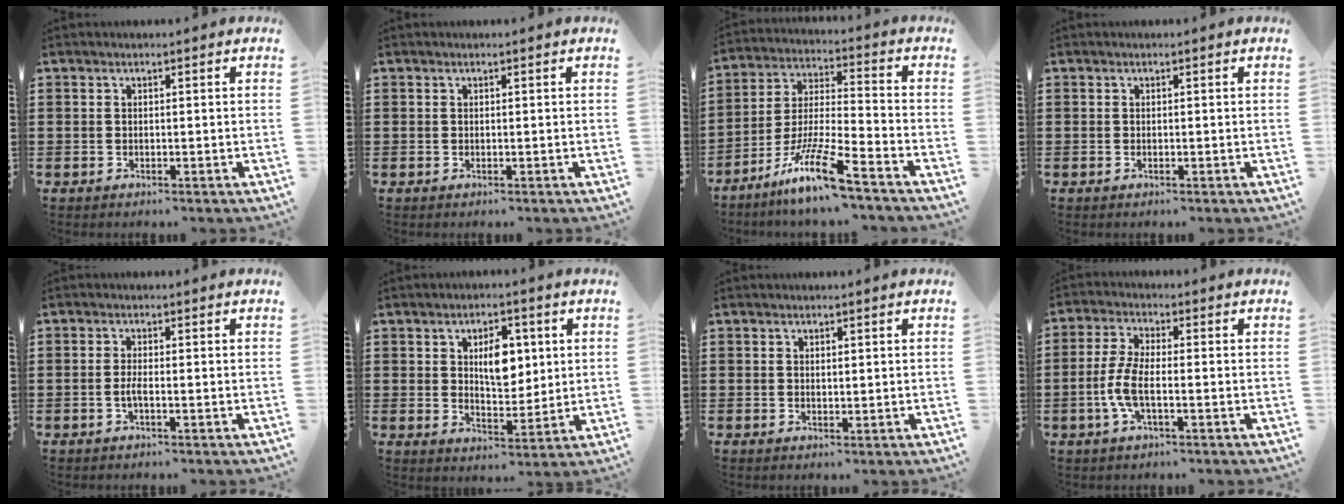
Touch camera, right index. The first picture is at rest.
{"total": 0.0}
{"total": 11.6, "force": [-8.9, 0.3, 7.5], "torque": [-0.160, 0.000, -0.179]}
{"total": 0.0}
{"total": 1.9, "force": [-0.8, 0.0, 1.7], "torque": [-0.040, -0.007, -0.017]}
{"total": 6.6, "force": [1.9, 3.9, 4.9], "torque": [-0.077, 0.002, 0.023]}
{"total": 0.6, "force": [0.3, 0.3, 0.4], "torque": [-0.008, 0.003, 0.005]}
{"total": 5.3, "force": [-1.6, 1.6, 4.8], "torque": [-0.121, -0.011, -0.038]}